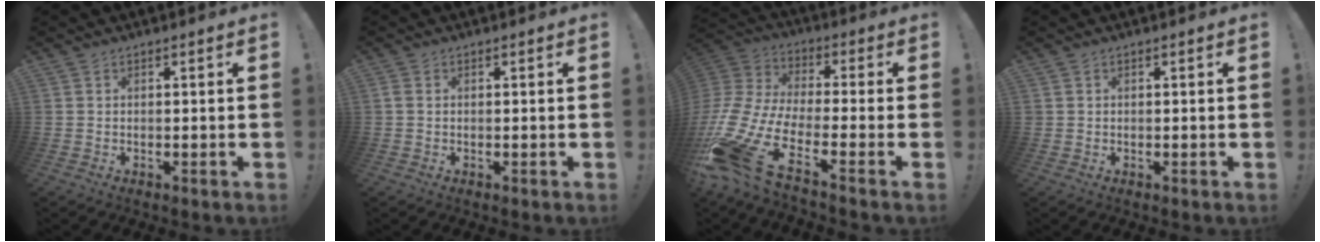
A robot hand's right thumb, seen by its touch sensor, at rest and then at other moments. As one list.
[{"total": 0.7, "force": [0.1, 0.4, 0.6], "torque": [-0.013, 0.004, 0.002]}, {"total": 15.0, "force": [-8.8, 5.1, 11.0], "torque": [-0.245, 0.015, -0.155]}, {"total": 0.6, "force": [0.2, 0.6, 0.0], "torque": [-0.007, 0.006, 0.005]}]